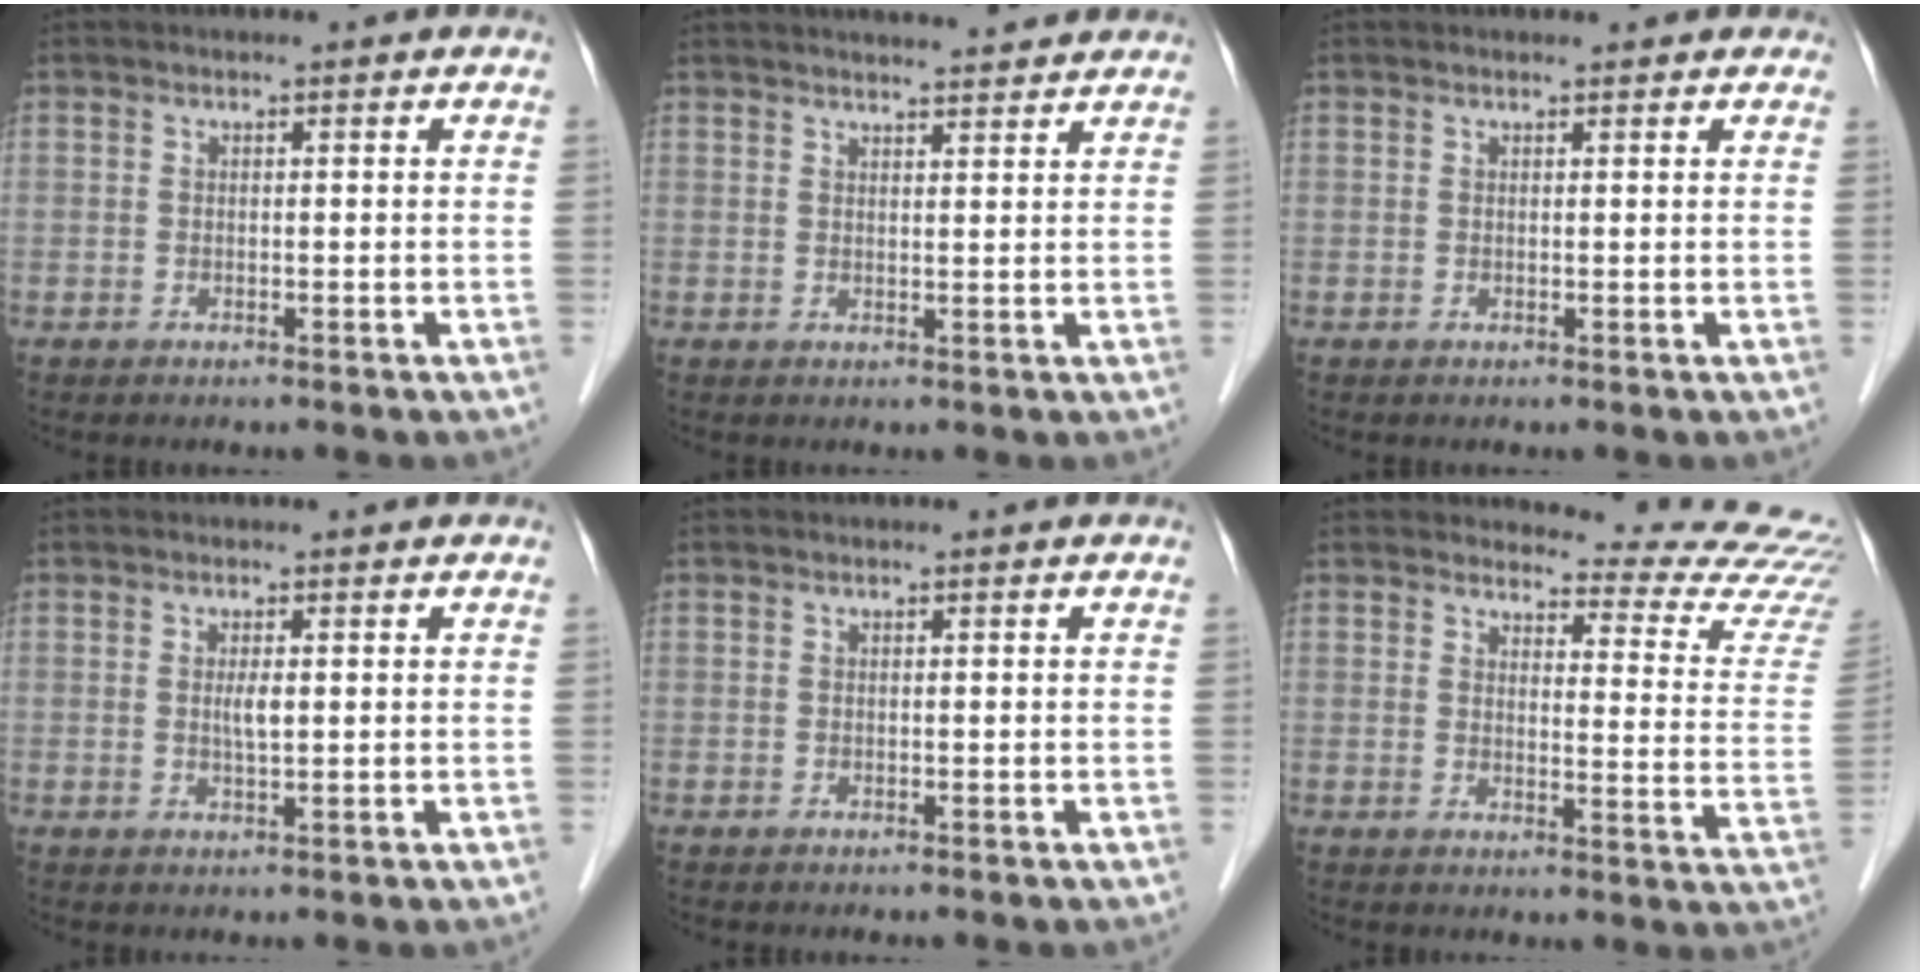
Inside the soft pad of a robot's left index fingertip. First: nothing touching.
{"total": 6.8, "force": [6.4, 0.6, 2.1], "torque": [-0.032, 0.015, 0.078]}
{"total": 2.3, "force": [2.1, 0.9, 0.6], "torque": [-0.008, 0.013, 0.017]}
{"total": 1.8, "force": [0.3, 0.2, 1.7], "torque": [-0.035, -0.003, 0.004]}
{"total": 0.0}
{"total": 17.1, "force": [16.8, 1.4, 2.6], "torque": [-0.013, -0.134, 0.159]}